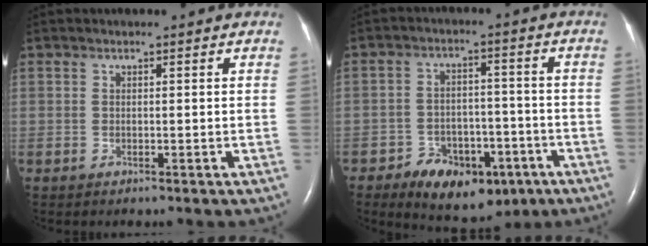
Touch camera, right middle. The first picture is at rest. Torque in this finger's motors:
{"motor_torque": [0.18, -0.38, 0.06, 0.05]}